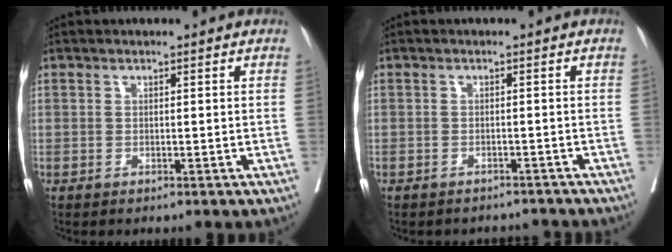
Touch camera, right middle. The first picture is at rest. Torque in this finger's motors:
{"motor_torque": [0.25, -0.40, 0.05, 0.01]}